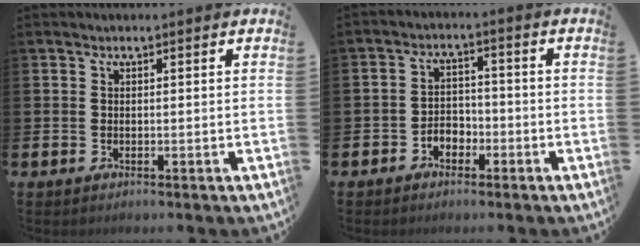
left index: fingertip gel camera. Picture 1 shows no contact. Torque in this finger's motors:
{"motor_torque": [-0.17, 0.24, 0.10, 0.00]}